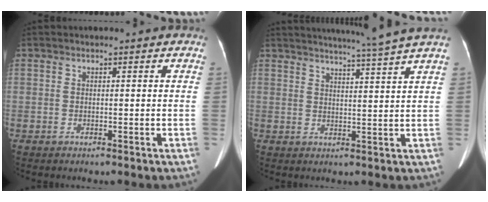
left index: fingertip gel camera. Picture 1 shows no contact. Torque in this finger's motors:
{"motor_torque": [0.44, -1.14, 0.02, 0.05]}